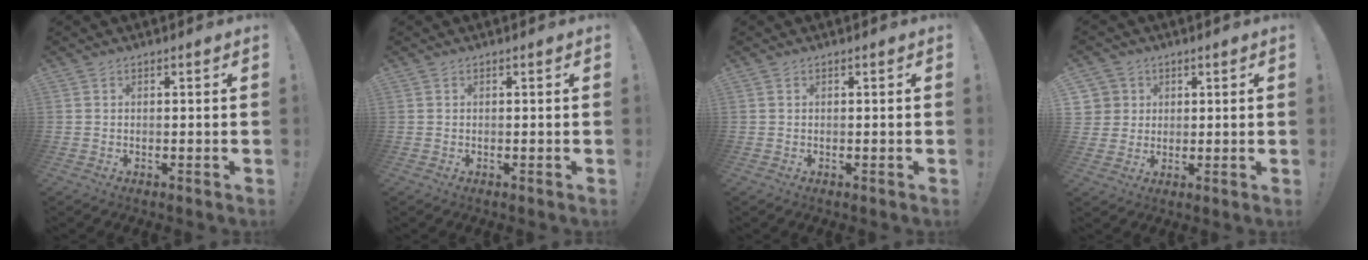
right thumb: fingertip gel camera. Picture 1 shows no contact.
{"total": 0.0}
{"total": 0.0}
{"total": 5.2, "force": [1.9, 4.8, 0.4], "torque": [-0.007, -0.010, 0.039]}